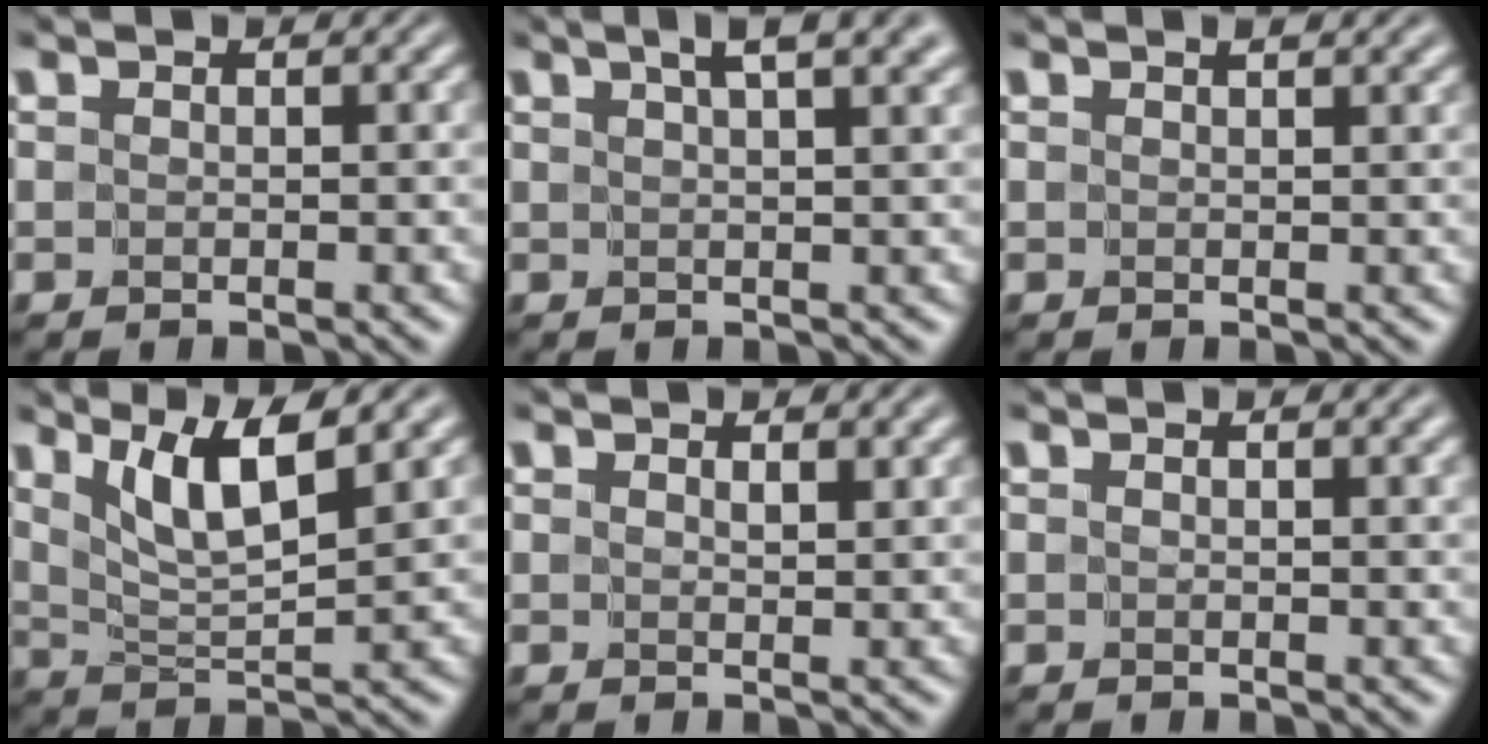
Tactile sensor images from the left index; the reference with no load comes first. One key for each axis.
{"total": 5.9, "fx": 3.8, "fy": 1.8, "fz": 4.1, "tx": -0.035, "ty": 0.022, "tz": 0.033}
{"total": 2.4, "fx": 1.7, "fy": 0.8, "fz": 1.6, "tx": -0.004, "ty": -0.001, "tz": 0.008}
{"total": 5.5, "fx": 3.1, "fy": 1.0, "fz": 4.4, "tx": -0.079, "ty": -0.005, "tz": 0.057}
{"total": 1.2, "fx": 0.9, "fy": 0.1, "fz": 0.7, "tx": -0.005, "ty": -0.005, "tz": 0.018}
{"total": 1.9, "fx": 1.0, "fy": 0.4, "fz": 1.6, "tx": -0.016, "ty": -0.001, "tz": 0.012}